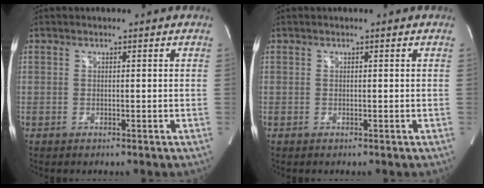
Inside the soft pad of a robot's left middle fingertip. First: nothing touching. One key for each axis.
{"total": 0.0}